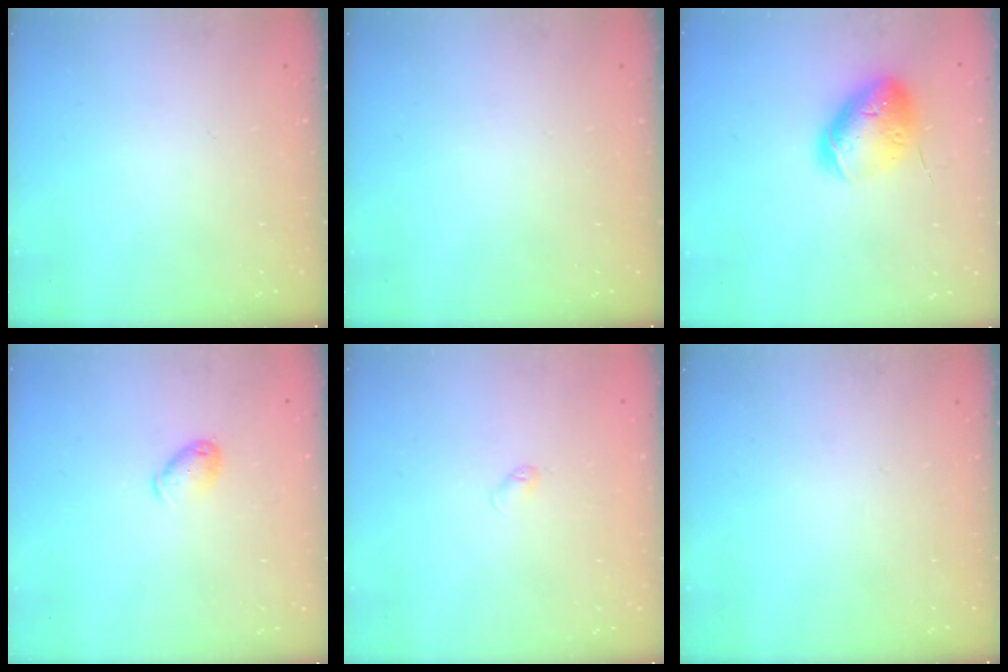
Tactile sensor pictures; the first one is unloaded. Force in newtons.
{"total": 0.0}
{"total": 16.3, "press": 16.1, "slide": 2.5}
{"total": 5.6, "press": 5.5, "slide": 1.2}
{"total": 2.6, "press": 2.6, "slide": 0.4}
{"total": 0.0}